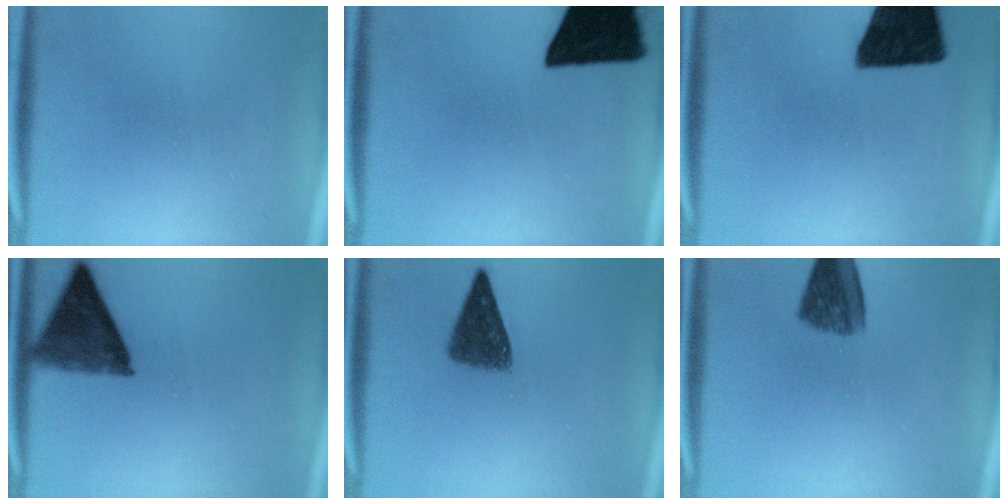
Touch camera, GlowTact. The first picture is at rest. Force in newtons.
{"total": 18.1}
{"total": 16.8}
{"total": 7.8}
{"total": 6.8}
{"total": 7.3}